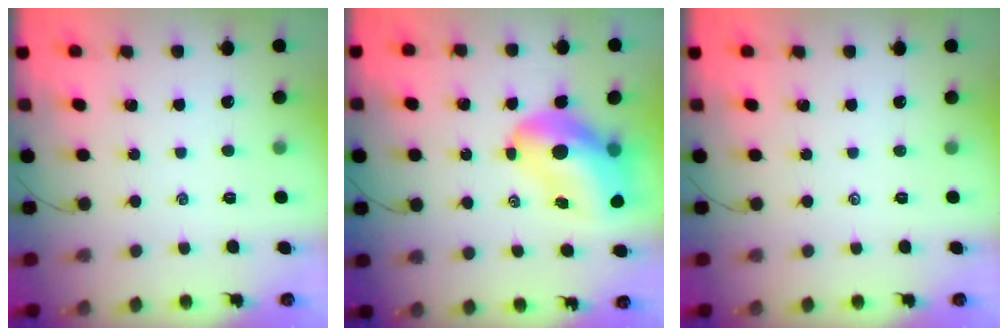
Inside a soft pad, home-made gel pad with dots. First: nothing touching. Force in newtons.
{"total": 14.3, "press": 13.7, "slide": 4.1}
{"total": 0.0}